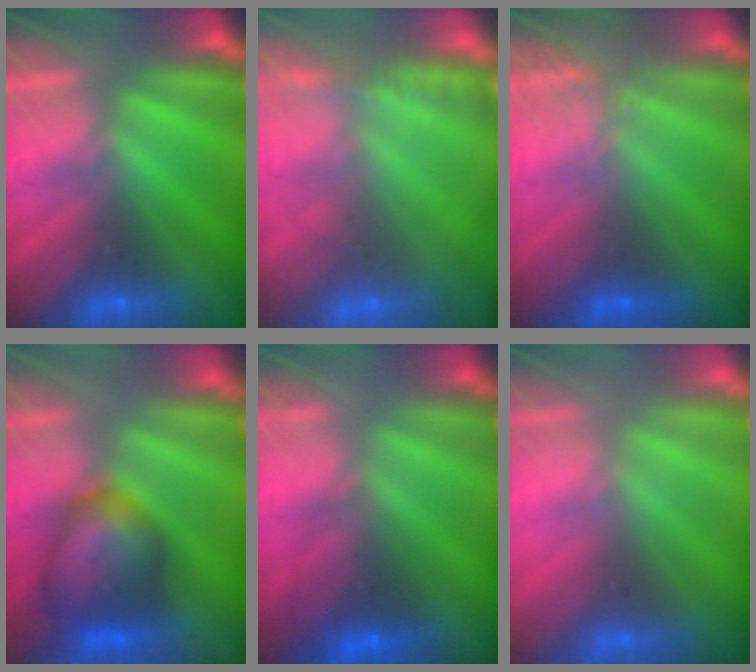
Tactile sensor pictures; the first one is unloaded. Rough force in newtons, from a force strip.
{"total": 7.5}
{"total": 2.2}
{"total": 8.1}
{"total": 2.8}
{"total": 2.5}